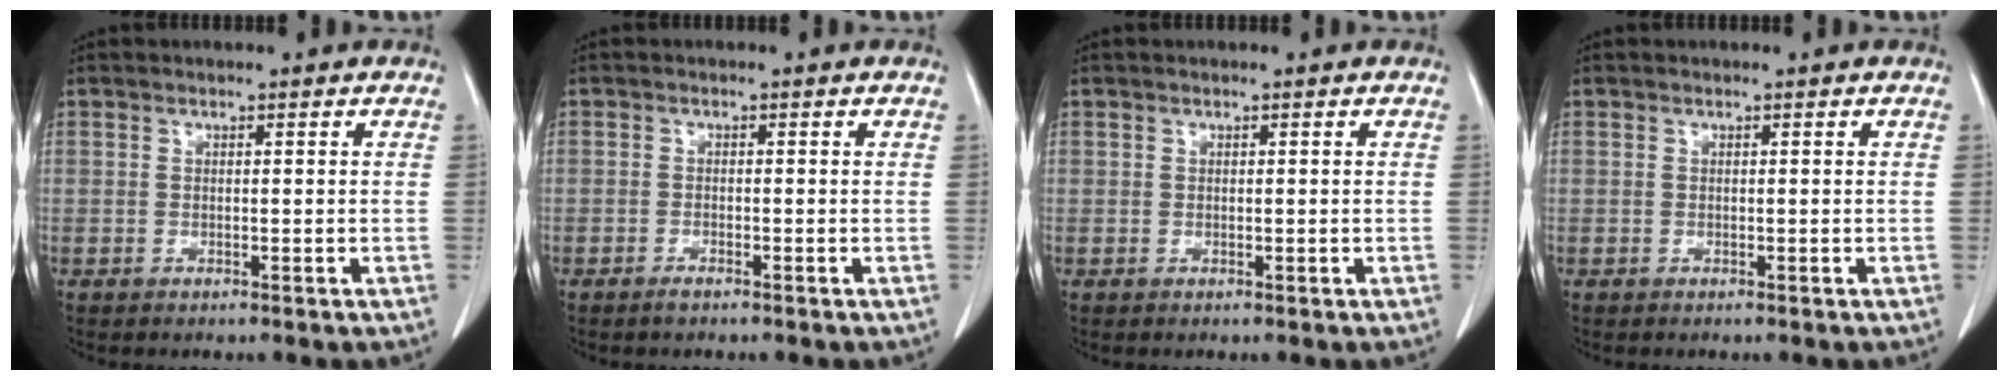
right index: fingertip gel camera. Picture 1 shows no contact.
{"total": 1.1, "force": [-0.9, 0.2, 0.6], "torque": [-0.011, -0.001, -0.015]}
{"total": 0.0}
{"total": 0.0}